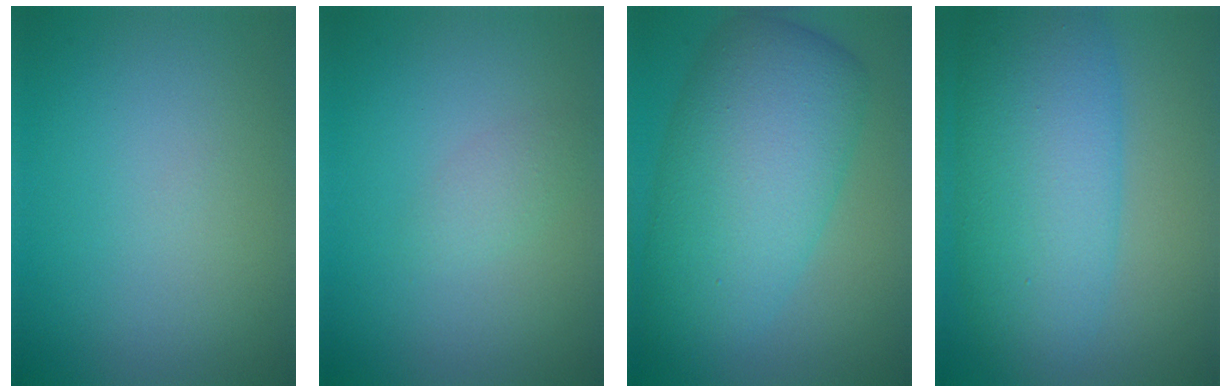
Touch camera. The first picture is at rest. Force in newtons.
{"total": 1.3, "press": 1.3, "slide": 0.1}
{"total": 10.4, "press": 10.4, "slide": 0.2}
{"total": 9.2, "press": 9.2, "slide": 0.2}